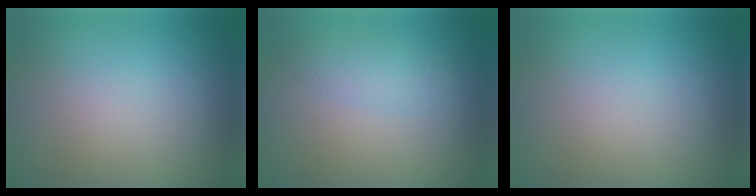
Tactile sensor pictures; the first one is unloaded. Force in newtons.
{"total": 1.6, "press": 1.6, "slide": 0.0}
{"total": 0.0}